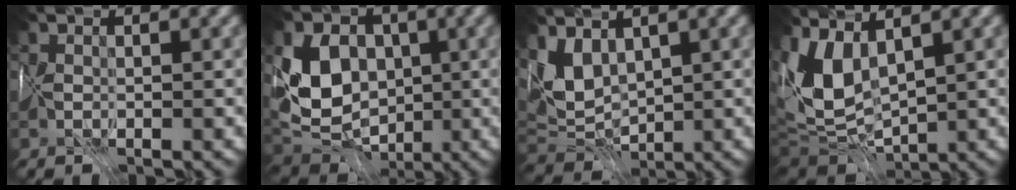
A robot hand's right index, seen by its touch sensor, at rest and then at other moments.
{"total": 7.1, "force": [1.1, 5.7, 4.1], "torque": [-0.080, -0.005, 0.014]}
{"total": 3.3, "force": [2.4, 1.5, 1.7], "torque": [-0.044, -0.001, 0.048]}
{"total": 6.7, "force": [2.2, 3.6, 5.2], "torque": [-0.129, 0.001, 0.040]}